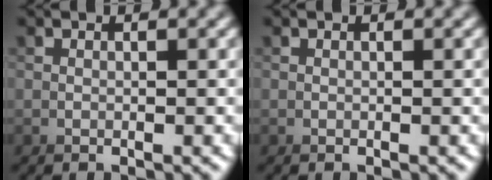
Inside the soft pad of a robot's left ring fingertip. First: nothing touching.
{"total": 0.0}